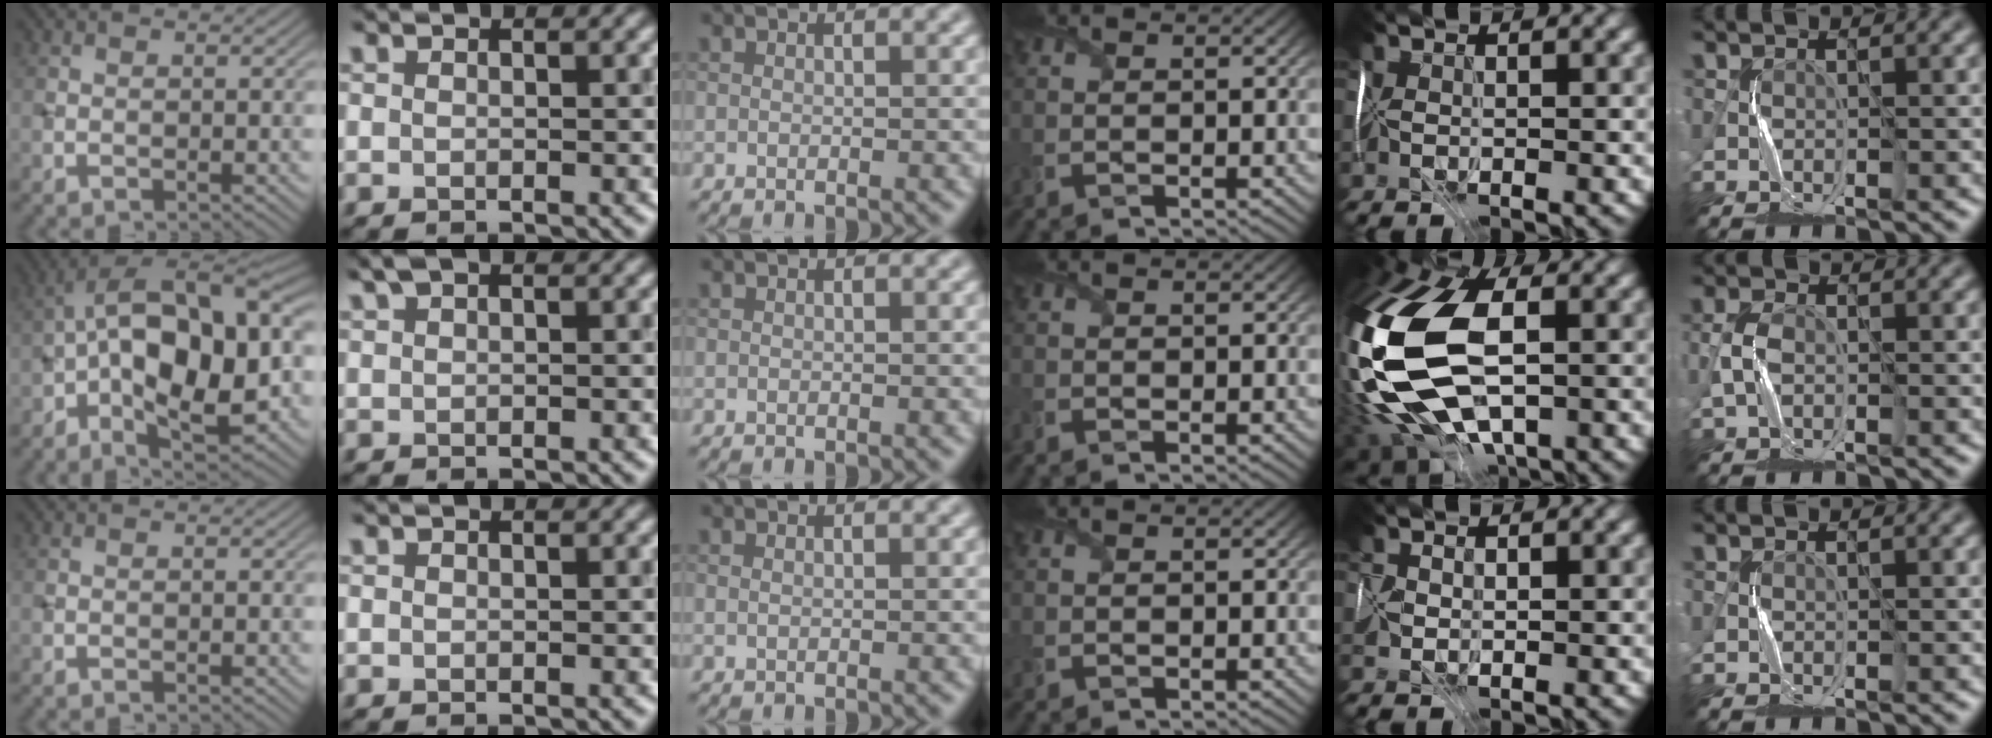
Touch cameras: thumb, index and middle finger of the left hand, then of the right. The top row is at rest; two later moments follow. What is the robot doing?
{"motion": "fold", "object": "map"}